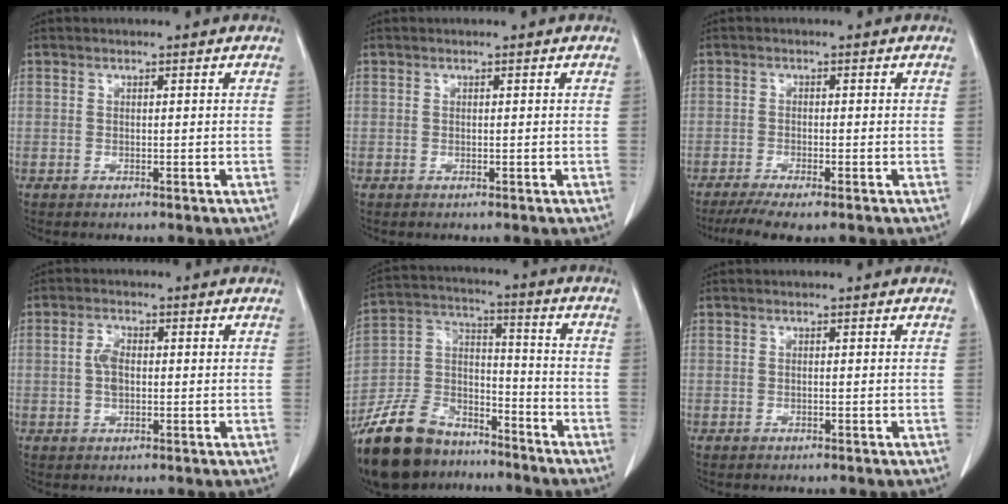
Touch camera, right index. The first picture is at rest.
{"total": 0.0}
{"total": 6.1, "force": [-4.7, 0.6, 3.8], "torque": [-0.060, -0.014, -0.074]}
{"total": 3.1, "force": [0.1, 1.6, 2.7], "torque": [-0.061, 0.008, 0.000]}
{"total": 17.6, "force": [-13.8, 8.3, 7.1], "torque": [-0.165, 0.019, -0.244]}
{"total": 0.0}